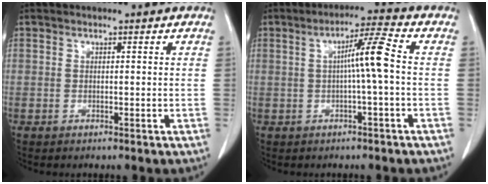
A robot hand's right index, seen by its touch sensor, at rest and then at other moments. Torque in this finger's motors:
{"motor_torque": [0.66, -0.34, 0.29, 0.09]}